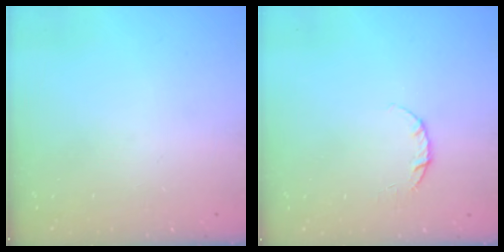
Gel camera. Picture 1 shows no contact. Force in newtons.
{"total": 3.8, "press": 3.8, "slide": 0.3}